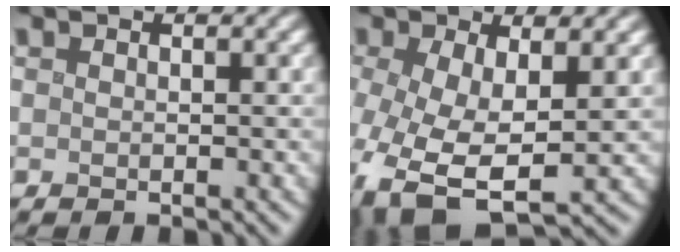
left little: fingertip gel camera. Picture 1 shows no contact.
{"total": 8.6, "force": [-2.5, 4.2, 7.1], "torque": [-0.171, -0.024, -0.038]}